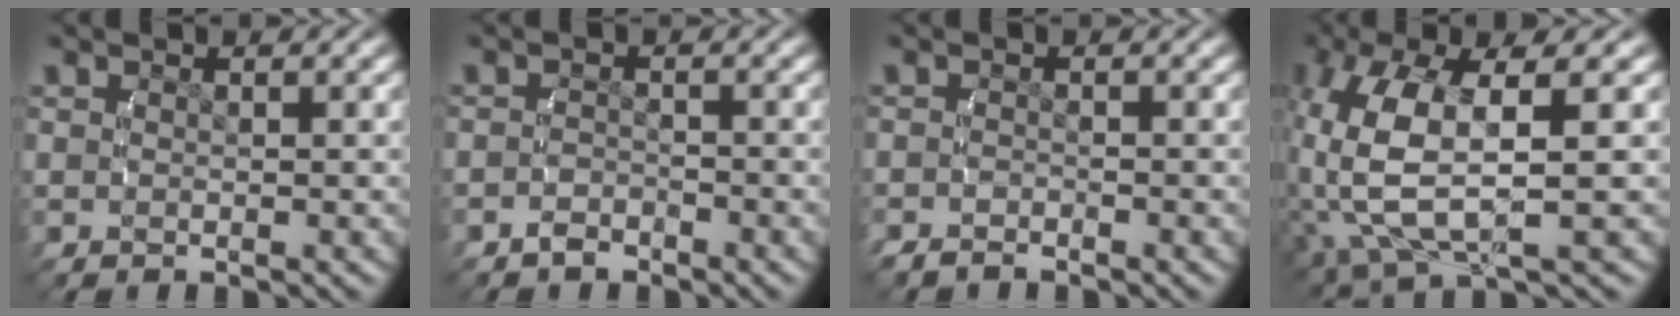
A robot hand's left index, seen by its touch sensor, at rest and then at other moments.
{"total": 1.5, "force": [-1.4, 0.5, 0.0], "torque": [0.000, -0.006, -0.024]}
{"total": 1.4, "force": [-1.3, 0.2, -0.1], "torque": [-0.009, -0.007, -0.022]}
{"total": 10.1, "force": [0.4, 5.8, 8.3], "torque": [-0.203, -0.019, 0.023]}